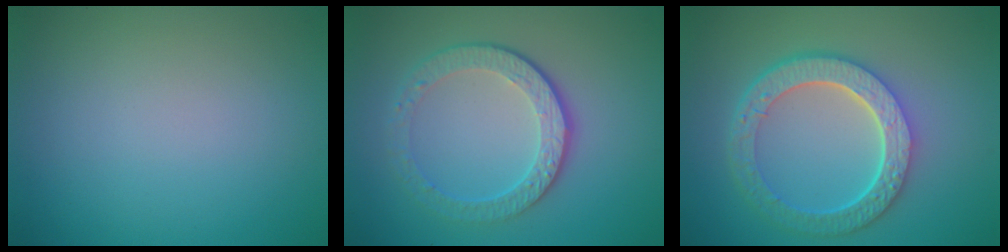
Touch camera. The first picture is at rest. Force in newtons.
{"total": 4.7, "press": 3.3, "slide": 3.3}
{"total": 6.4, "press": 4.7, "slide": 4.2}